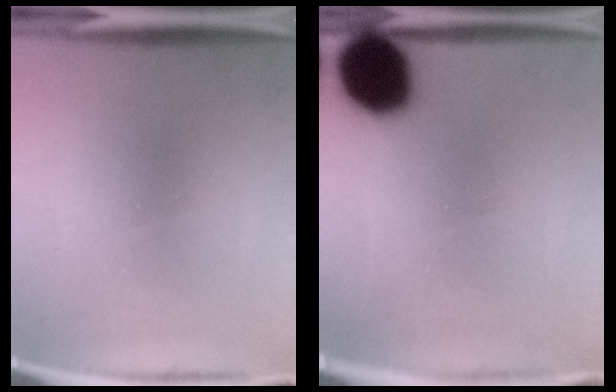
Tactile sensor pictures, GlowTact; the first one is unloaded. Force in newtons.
{"total": 17.6}